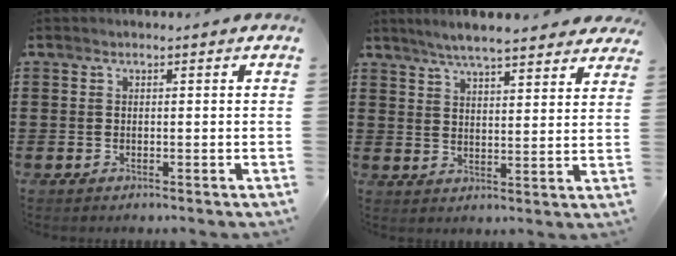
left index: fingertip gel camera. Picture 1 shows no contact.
{"total": 5.6, "force": [5.2, 0.3, 2.1], "torque": [-0.057, -0.014, 0.094]}